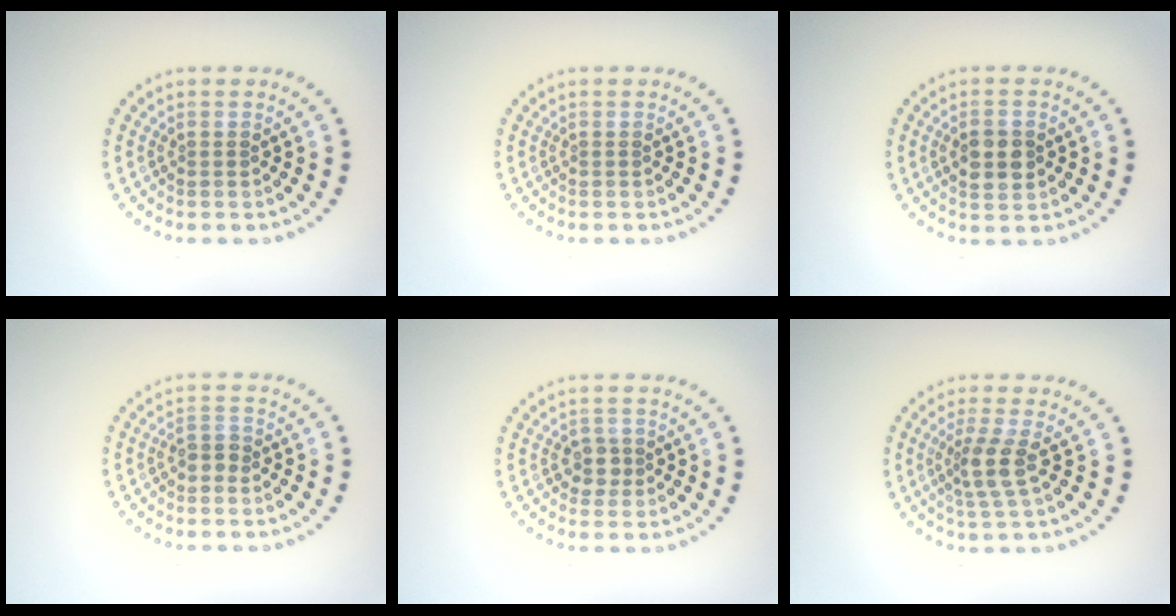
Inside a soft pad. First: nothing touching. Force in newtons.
{"total": 0.0}
{"total": 3.2, "press": 3.2, "slide": 0.1}
{"total": 1.4, "press": 1.2, "slide": 0.7}
{"total": 1.7, "press": 1.4, "slide": 1.0}
{"total": 2.7, "press": 2.1, "slide": 1.7}